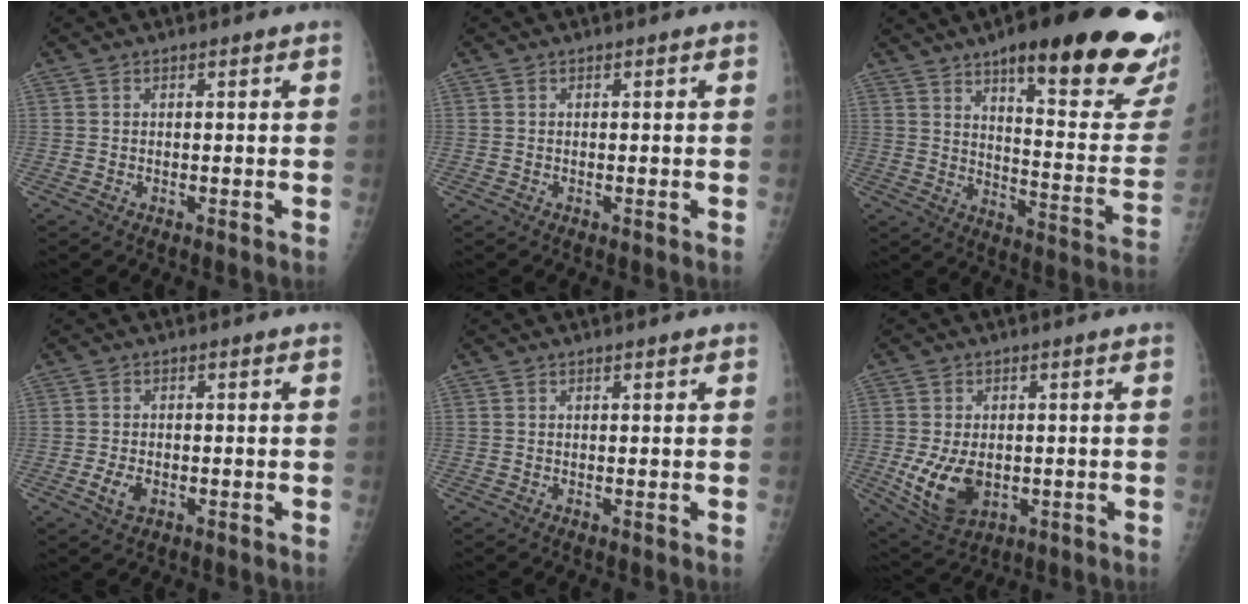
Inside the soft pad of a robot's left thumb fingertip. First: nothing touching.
{"total": 0.0}
{"total": 28.8, "force": [17.0, 6.7, 22.2], "torque": [-0.243, -0.064, 0.239]}
{"total": 3.1, "force": [-0.9, 1.5, 2.6], "torque": [-0.059, -0.002, -0.016]}
{"total": 0.7, "force": [0.5, 0.1, 0.5], "torque": [-0.007, -0.001, 0.008]}
{"total": 9.7, "force": [-1.3, 6.3, 7.2], "torque": [-0.126, -0.011, -0.006]}